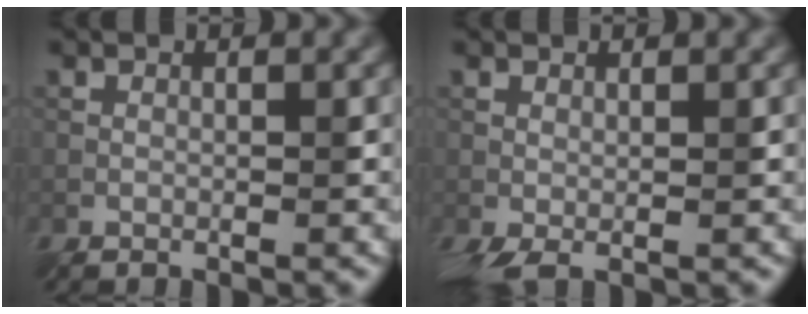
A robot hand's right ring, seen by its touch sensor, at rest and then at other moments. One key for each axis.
{"total": 2.1, "fx": -0.4, "fy": 0.7, "fz": 1.9, "tx": -0.040, "ty": -0.004, "tz": -0.010}